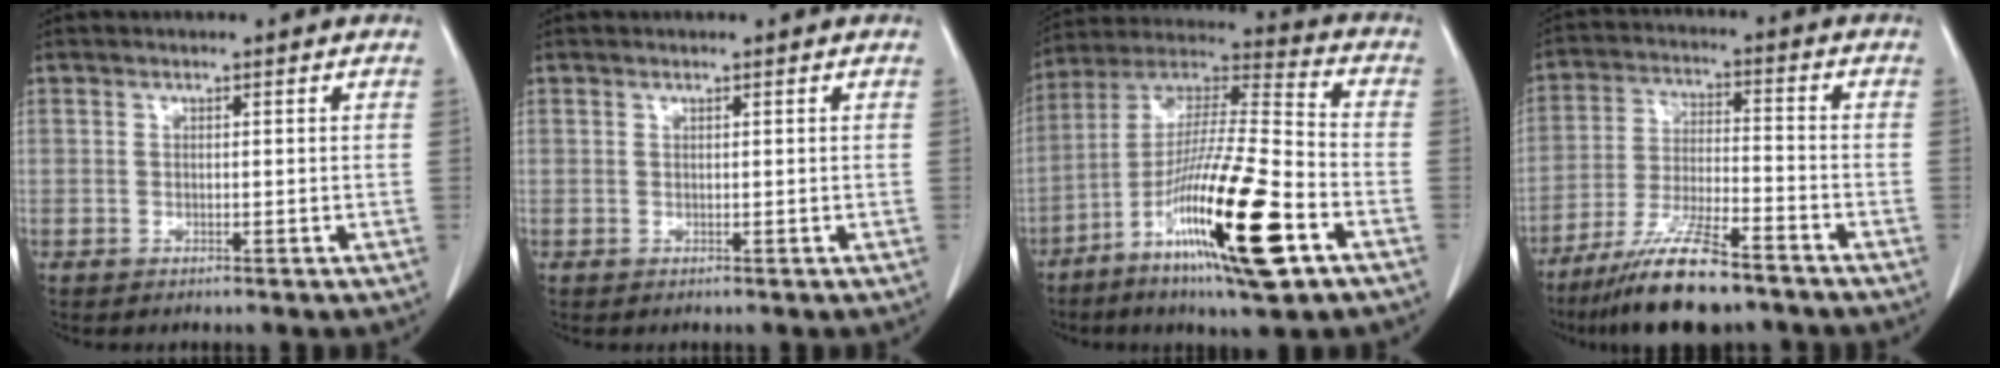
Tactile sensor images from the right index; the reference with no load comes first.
{"total": 0.0}
{"total": 21.3, "force": [-9.2, 1.7, 19.1], "torque": [-0.362, -0.032, -0.163]}
{"total": 12.2, "force": [-9.4, 1.7, 7.7], "torque": [-0.147, -0.027, -0.167]}